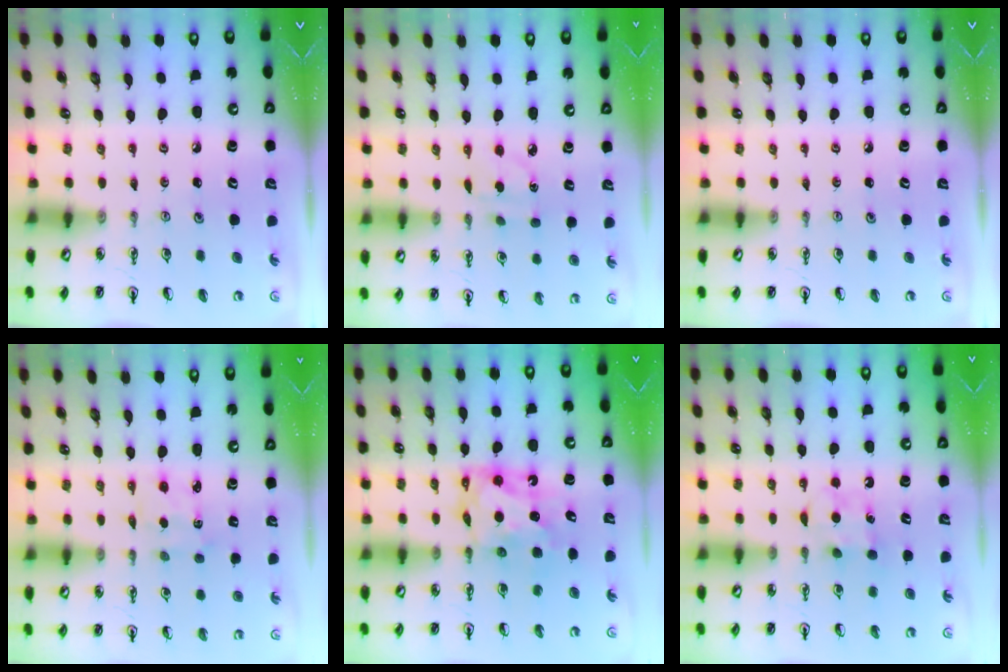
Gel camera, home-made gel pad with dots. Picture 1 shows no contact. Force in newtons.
{"total": 3.5, "press": 3.4, "slide": 0.8}
{"total": 0.0}
{"total": 2.8, "press": 2.7, "slide": 0.6}
{"total": 6.3, "press": 6.3, "slide": 0.4}
{"total": 6.2, "press": 6.1, "slide": 0.9}